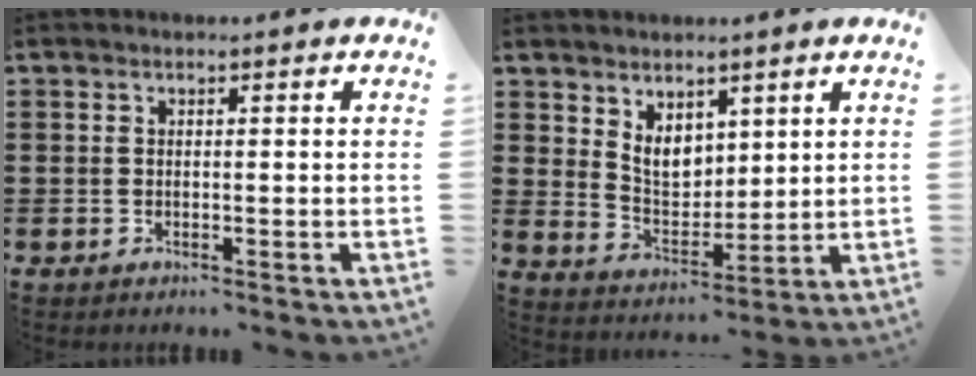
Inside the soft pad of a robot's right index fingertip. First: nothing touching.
{"total": 5.6, "force": [3.0, 3.8, 2.8], "torque": [-0.062, 0.000, 0.055]}